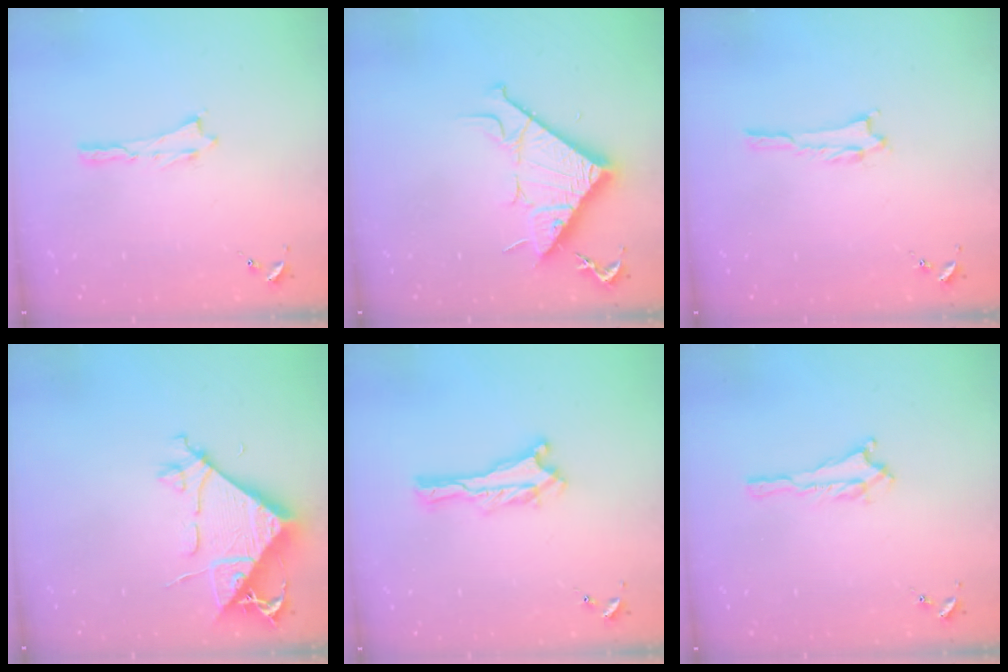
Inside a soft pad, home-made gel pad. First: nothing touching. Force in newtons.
{"total": 10.7, "press": 10.7, "slide": 0.1}
{"total": 1.0, "press": 1.0, "slide": 0.2}
{"total": 8.2, "press": 8.1, "slide": 1.2}
{"total": 0.0}
{"total": 1.5, "press": 1.4, "slide": 0.2}